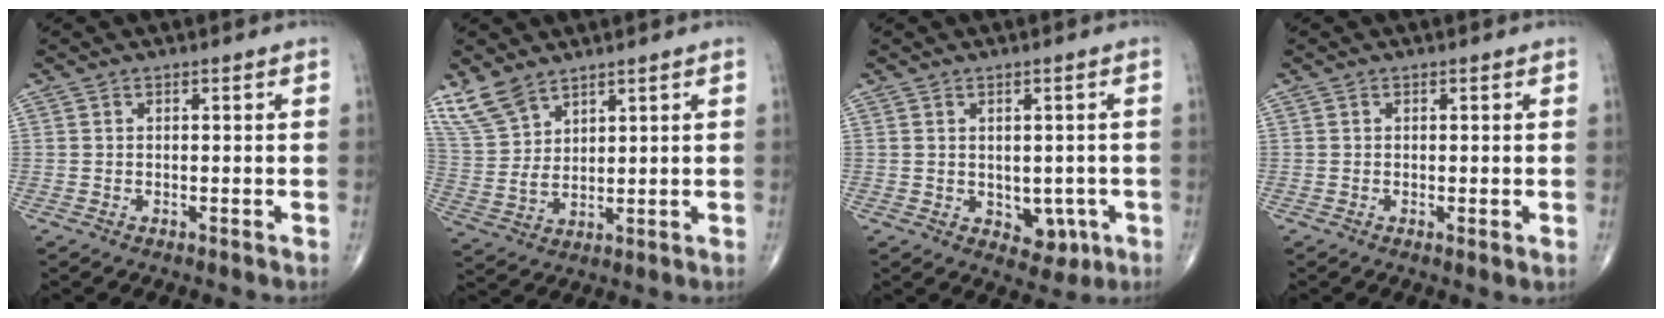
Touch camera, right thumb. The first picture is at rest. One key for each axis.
{"total": 8.1, "fx": 6.2, "fy": 3.7, "fz": 3.7, "tx": -0.077, "ty": -0.017, "tz": 0.142}
{"total": 5.4, "fx": -1.0, "fy": 3.9, "fz": 3.6, "tx": -0.018, "ty": -0.002, "tz": -0.002}
{"total": 1.0, "fx": 0.0, "fy": 0.2, "fz": 1.0, "tx": -0.019, "ty": -0.005, "tz": -0.001}